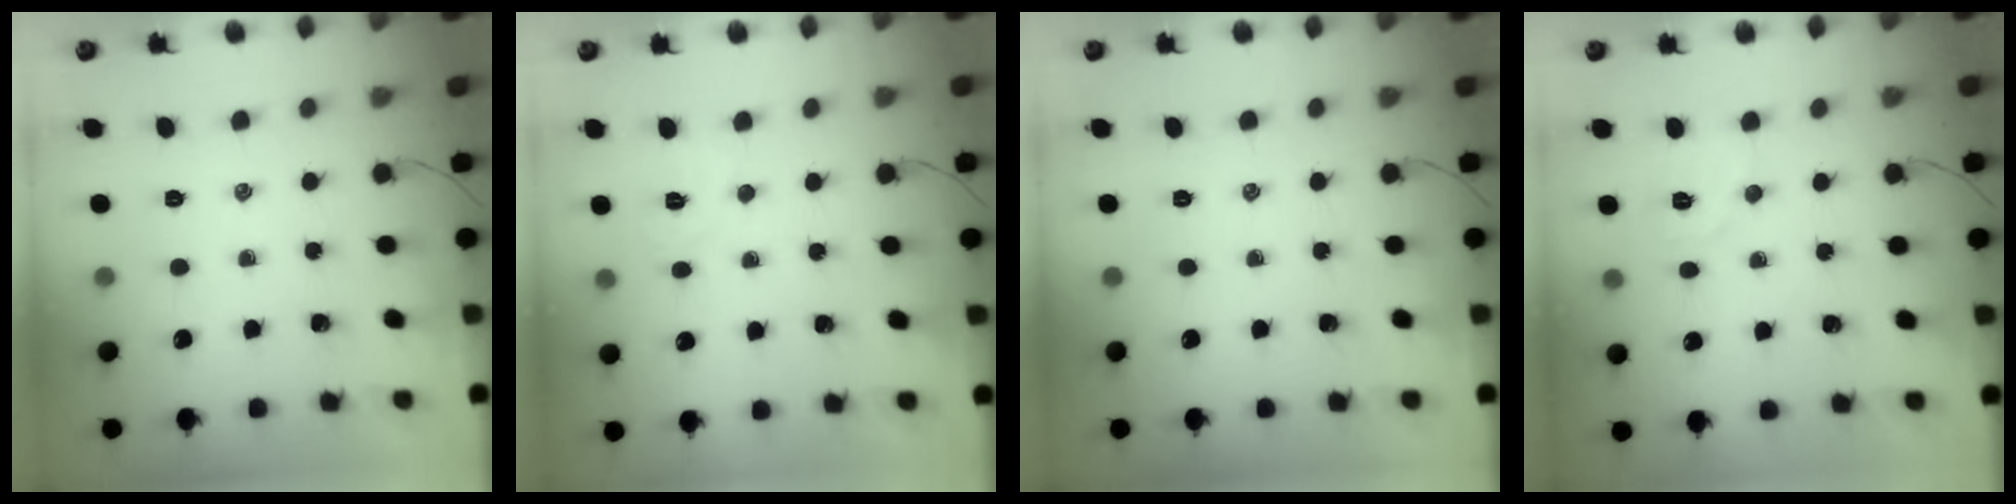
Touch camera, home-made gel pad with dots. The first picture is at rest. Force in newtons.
{"total": 4.6, "press": 4.5, "slide": 1.0}
{"total": 0.0}
{"total": 6.3, "press": 6.2, "slide": 1.0}